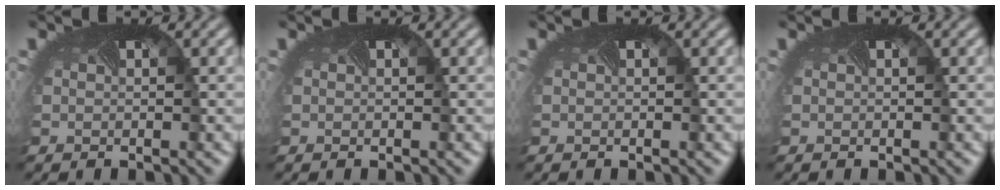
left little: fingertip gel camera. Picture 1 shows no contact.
{"total": 0.0}
{"total": 0.0}
{"total": 0.0}